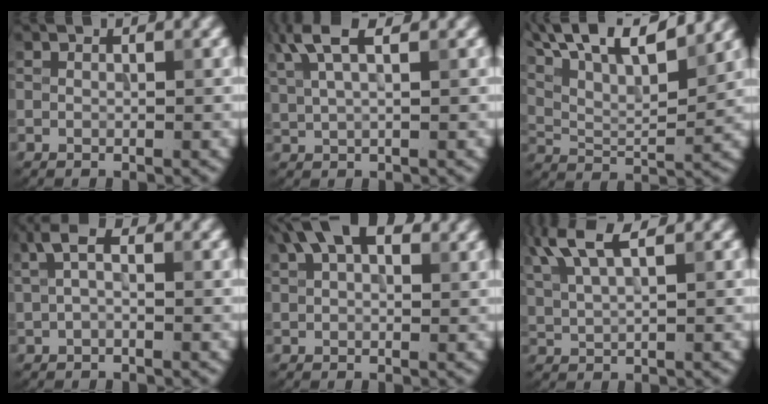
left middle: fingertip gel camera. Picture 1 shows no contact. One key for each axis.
{"total": 4.0, "fx": 2.4, "fy": 1.2, "fz": 3.0, "tx": -0.064, "ty": 0.010, "tz": 0.050}
{"total": 14.8, "fx": 10.1, "fy": 5.1, "fz": 9.6, "tx": -0.170, "ty": 0.037, "tz": 0.137}
{"total": 2.3, "fx": 0.7, "fy": 1.0, "fz": 1.9, "tx": -0.041, "ty": 0.008, "tz": 0.008}
{"total": 6.4, "fx": 3.6, "fy": 3.2, "fz": 4.3, "tx": -0.076, "ty": 0.019, "tz": 0.054}
{"total": 5.3, "fx": 3.2, "fy": 1.6, "fz": 3.9, "tx": -0.081, "ty": 0.017, "tz": 0.061}